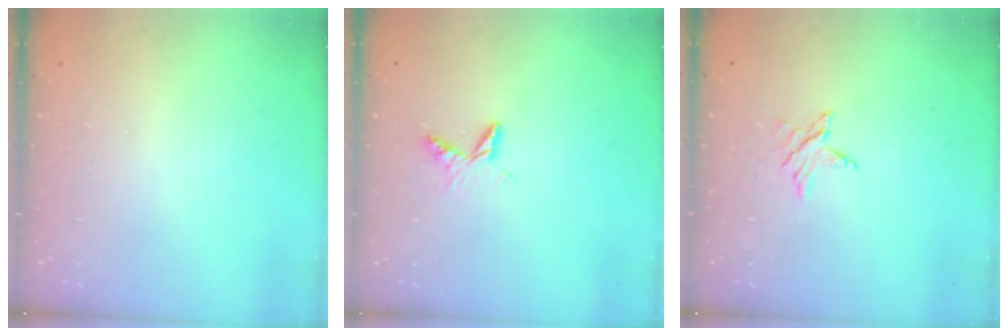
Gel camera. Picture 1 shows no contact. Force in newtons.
{"total": 6.1, "press": 6.1, "slide": 0.7}
{"total": 3.4, "press": 3.4, "slide": 0.4}